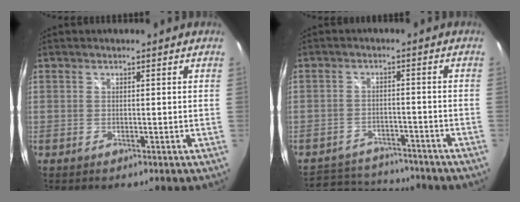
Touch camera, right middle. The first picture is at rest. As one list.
[{"total": 10.3, "force": [-9.6, 3.1, 2.1], "torque": [-0.059, 0.016, -0.140]}]